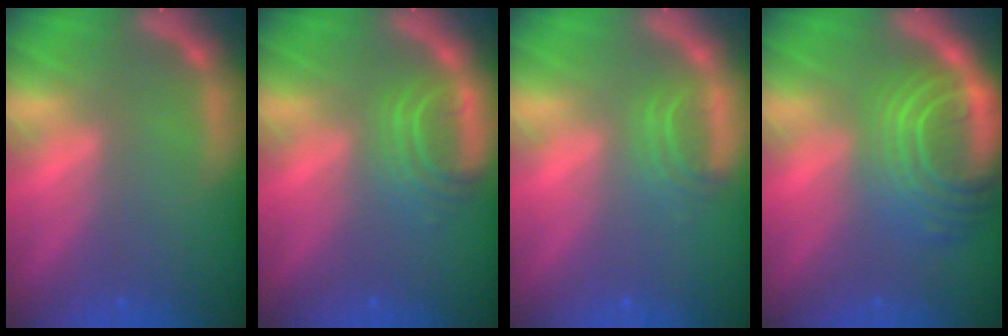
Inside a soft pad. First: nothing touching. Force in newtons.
{"total": 4.0}
{"total": 2.5}
{"total": 10.0}